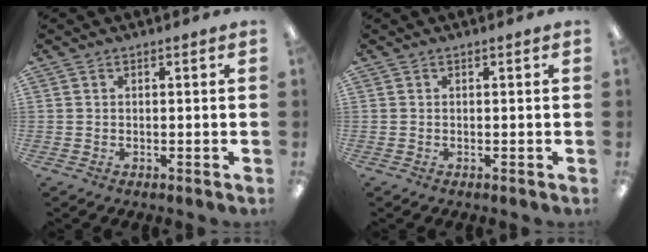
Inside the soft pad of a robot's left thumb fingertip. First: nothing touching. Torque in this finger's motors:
{"motor_torque": [-0.01, -0.01, 0.00, 0.00, 0.00]}